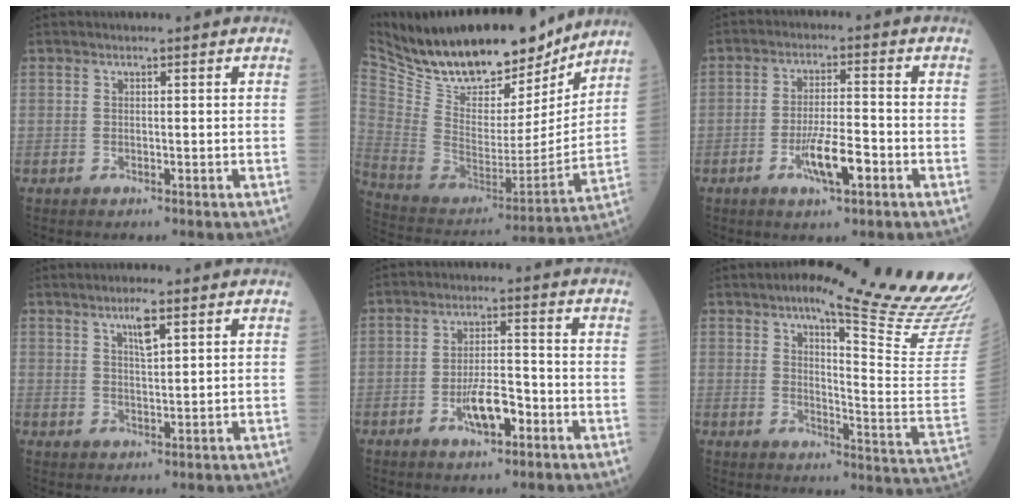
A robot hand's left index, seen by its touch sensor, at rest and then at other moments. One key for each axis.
{"total": 24.1, "fx": 20.4, "fy": 8.0, "fz": 10.0, "tx": -0.194, "ty": -0.023, "tz": 0.327}
{"total": 6.5, "fx": -3.0, "fy": 1.3, "fz": 5.6, "tx": -0.110, "ty": -0.007, "tz": -0.052}
{"total": 3.4, "fx": 1.9, "fy": 0.6, "fz": 2.7, "tx": -0.054, "ty": 0.001, "tz": 0.037}
{"total": 6.0, "fx": -3.0, "fy": 2.1, "fz": 4.8, "tx": -0.095, "ty": -0.001, "tz": -0.050}
{"total": 21.8, "fx": 17.8, "fy": 0.4, "fz": 12.6, "tx": -0.168, "ty": -0.070, "tz": 0.215}